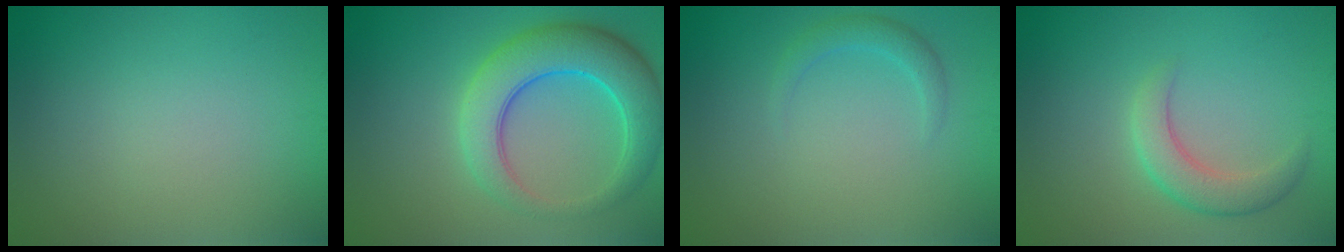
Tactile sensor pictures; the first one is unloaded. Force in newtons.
{"total": 7.0, "press": 7.0, "slide": 0.2}
{"total": 1.5, "press": 1.5, "slide": 0.1}
{"total": 3.2, "press": 3.2, "slide": 0.2}